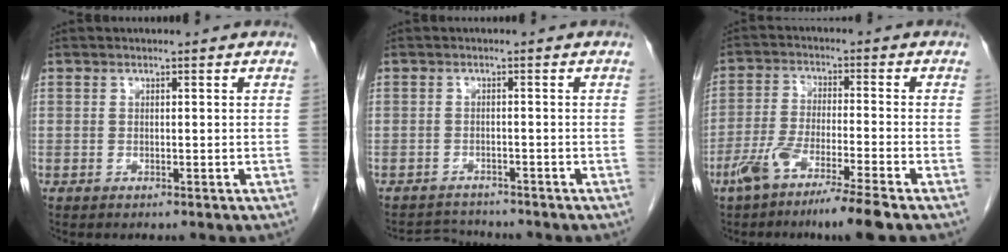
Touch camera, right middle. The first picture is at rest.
{"total": 3.3, "force": [-3.2, 0.4, -0.7], "torque": [0.010, -0.009, -0.053]}
{"total": 9.2, "force": [-6.3, -0.4, 6.7], "torque": [-0.130, -0.022, -0.117]}